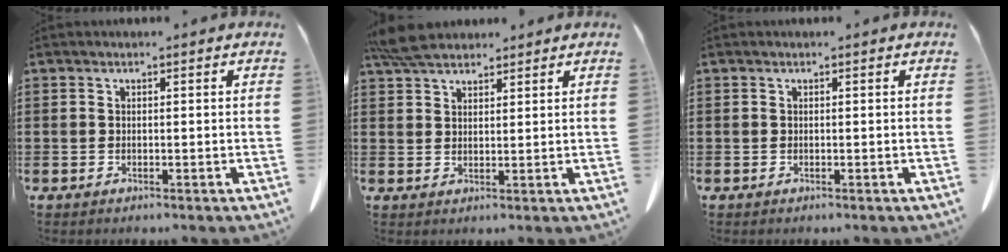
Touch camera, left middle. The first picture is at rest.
{"total": 5.4, "force": [4.7, 1.5, 2.2], "torque": [-0.056, -0.003, 0.091]}
{"total": 0.0}